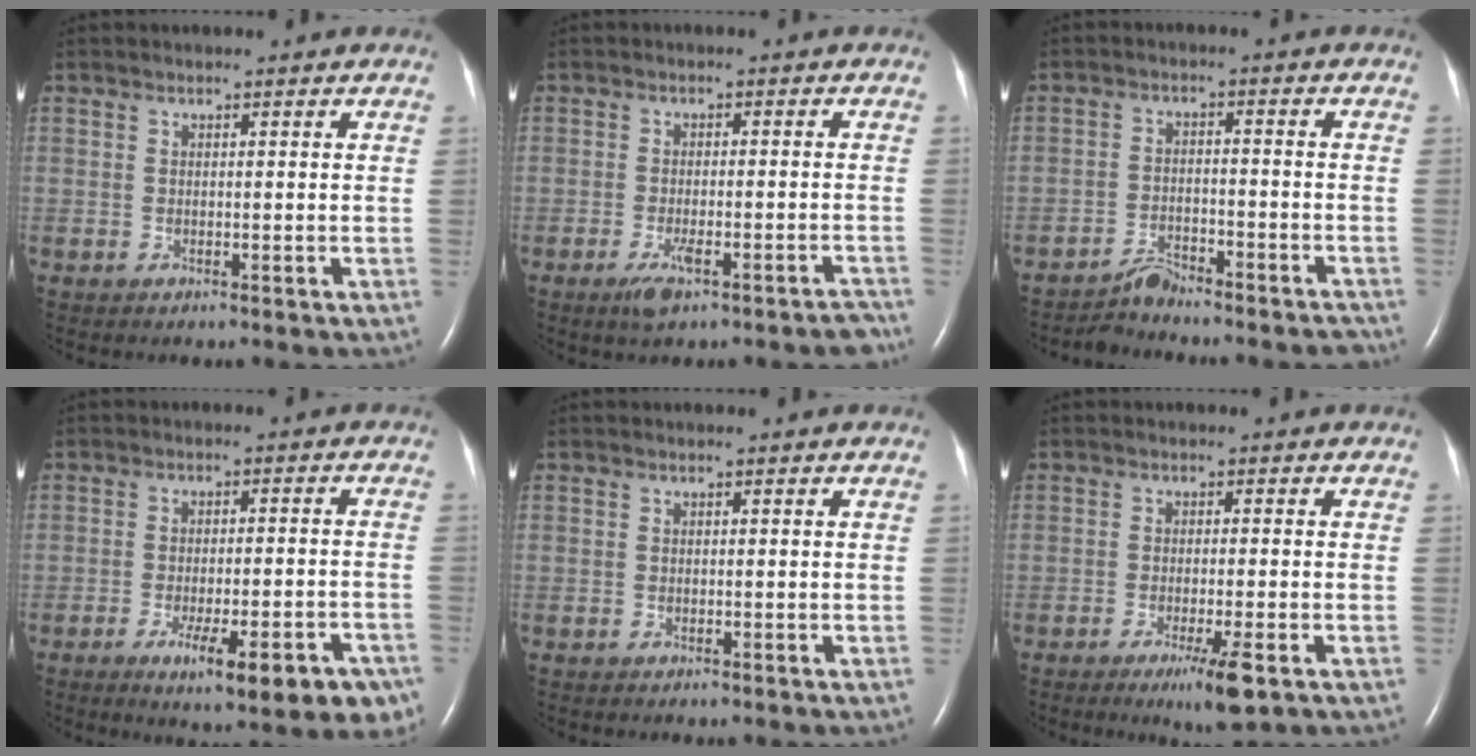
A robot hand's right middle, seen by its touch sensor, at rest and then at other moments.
{"total": 5.9, "force": [-4.2, 1.2, 3.9], "torque": [-0.047, 0.001, -0.059]}
{"total": 5.5, "force": [-5.4, 0.9, 0.6], "torque": [0.000, 0.003, -0.086]}
{"total": 13.3, "force": [-8.0, 3.2, 10.1], "torque": [-0.080, 0.005, -0.105]}
{"total": 0.0}
{"total": 4.8, "force": [-2.5, 0.1, 4.1], "torque": [-0.070, -0.014, -0.038]}